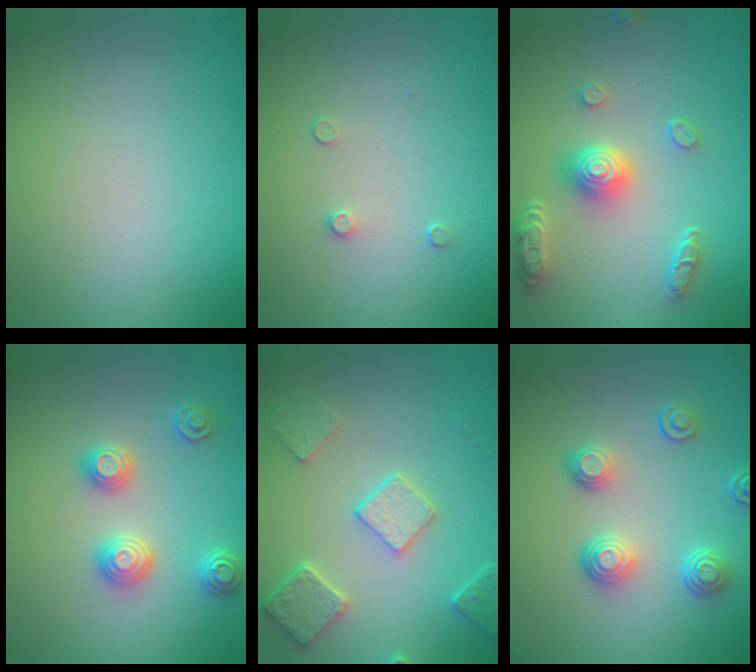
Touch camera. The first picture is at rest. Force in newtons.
{"total": 0.8, "press": 0.4, "slide": 0.6}
{"total": 4.9, "press": 4.1, "slide": 2.8}
{"total": 2.9, "press": 2.9, "slide": 0.2}
{"total": 4.9, "press": 3.9, "slide": 3.0}
{"total": 3.7, "press": 2.9, "slide": 2.3}